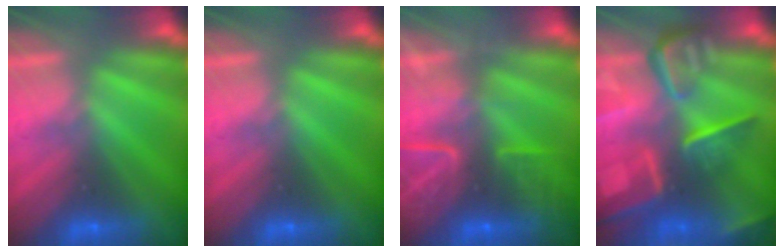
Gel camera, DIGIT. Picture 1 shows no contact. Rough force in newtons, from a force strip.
{"total": 0.0}
{"total": 8.8}
{"total": 8.3}